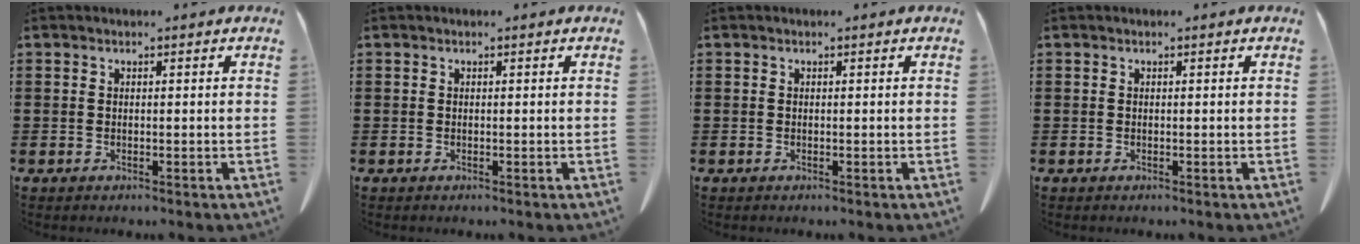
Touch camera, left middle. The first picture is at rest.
{"total": 0.0}
{"total": 0.0}
{"total": 0.0}